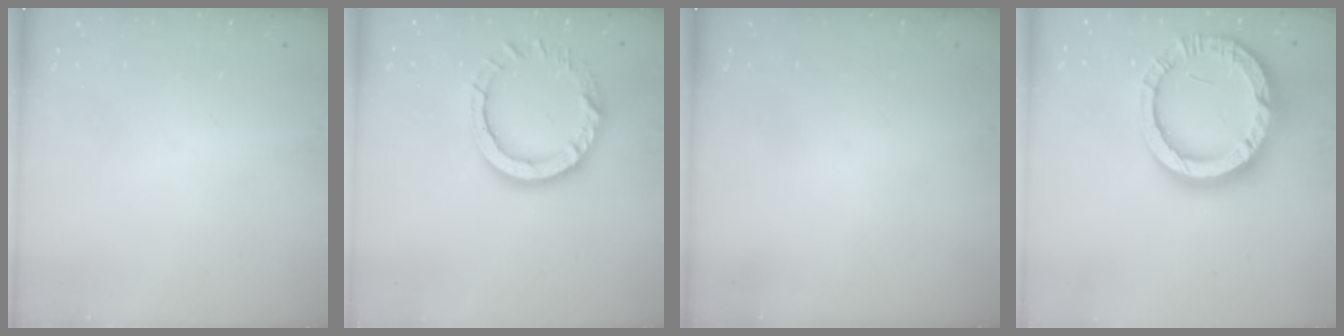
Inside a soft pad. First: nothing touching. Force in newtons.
{"total": 10.5, "press": 10.4, "slide": 1.0}
{"total": 0.0}
{"total": 18.9, "press": 18.9, "slide": 1.7}